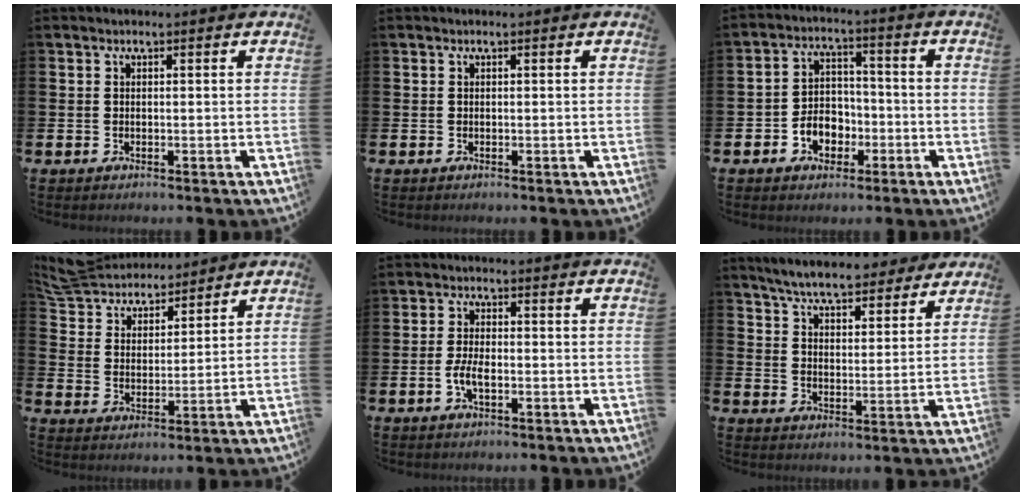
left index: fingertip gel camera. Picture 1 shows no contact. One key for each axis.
{"total": 0.0}
{"total": 4.5, "fx": -1.8, "fy": 3.7, "fz": 1.8, "tx": -0.033, "ty": 0.004, "tz": -0.041}
{"total": 7.0, "fx": 6.8, "fy": 1.7, "fz": 0.2, "tx": -0.047, "ty": -0.043, "tz": 0.123}
{"total": 3.1, "fx": -1.0, "fy": 1.3, "fz": 2.6, "tx": -0.055, "ty": 0.001, "tz": -0.020}
{"total": 6.9, "fx": 6.5, "fy": 1.3, "fz": 1.6, "tx": -0.057, "ty": -0.035, "tz": 0.115}